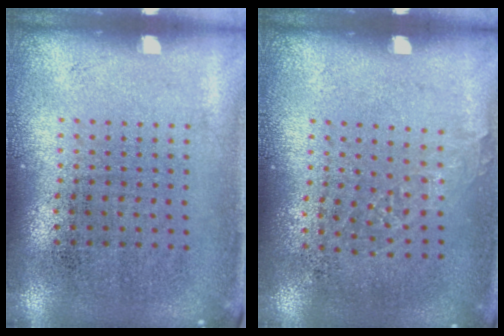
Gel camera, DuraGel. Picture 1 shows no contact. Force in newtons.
{"total": 0.9, "press": 0.8, "slide": 0.4}